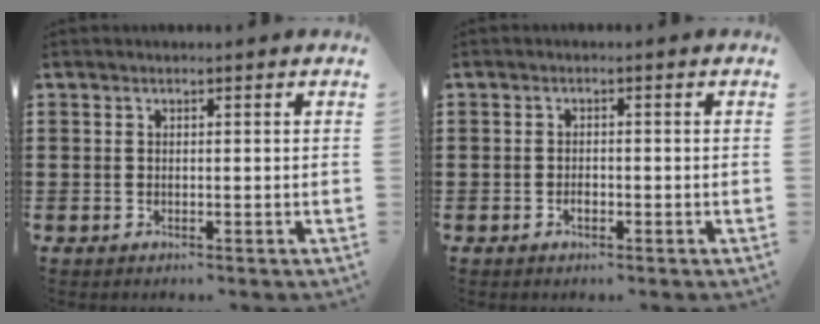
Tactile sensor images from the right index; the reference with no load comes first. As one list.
[{"total": 1.2, "force": [-0.7, 0.5, 0.8], "torque": [-0.016, -0.003, -0.011]}]